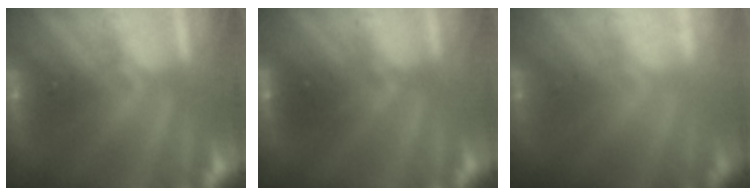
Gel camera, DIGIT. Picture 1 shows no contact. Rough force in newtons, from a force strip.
{"total": 2.6}
{"total": 1.7}